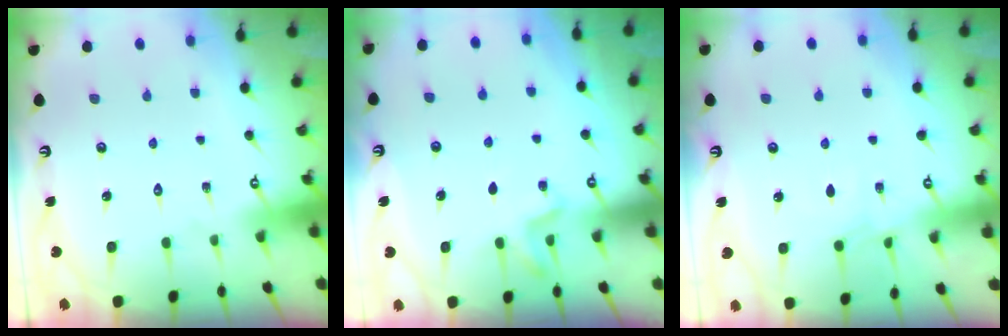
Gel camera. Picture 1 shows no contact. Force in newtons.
{"total": 3.6, "press": 3.4, "slide": 1.2}
{"total": 4.7, "press": 4.7, "slide": 0.5}